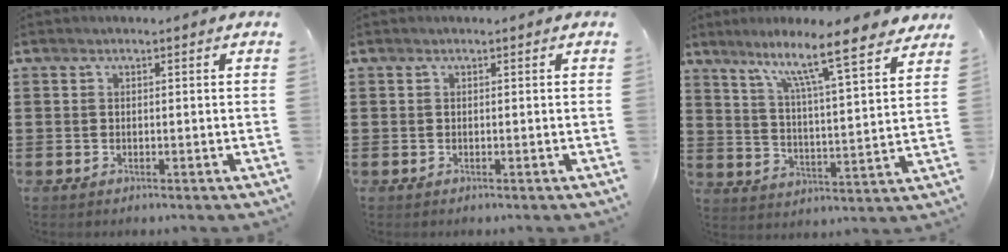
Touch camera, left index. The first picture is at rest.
{"total": 0.0}
{"total": 10.3, "force": [8.3, 0.3, 6.2], "torque": [-0.122, -0.053, 0.131]}